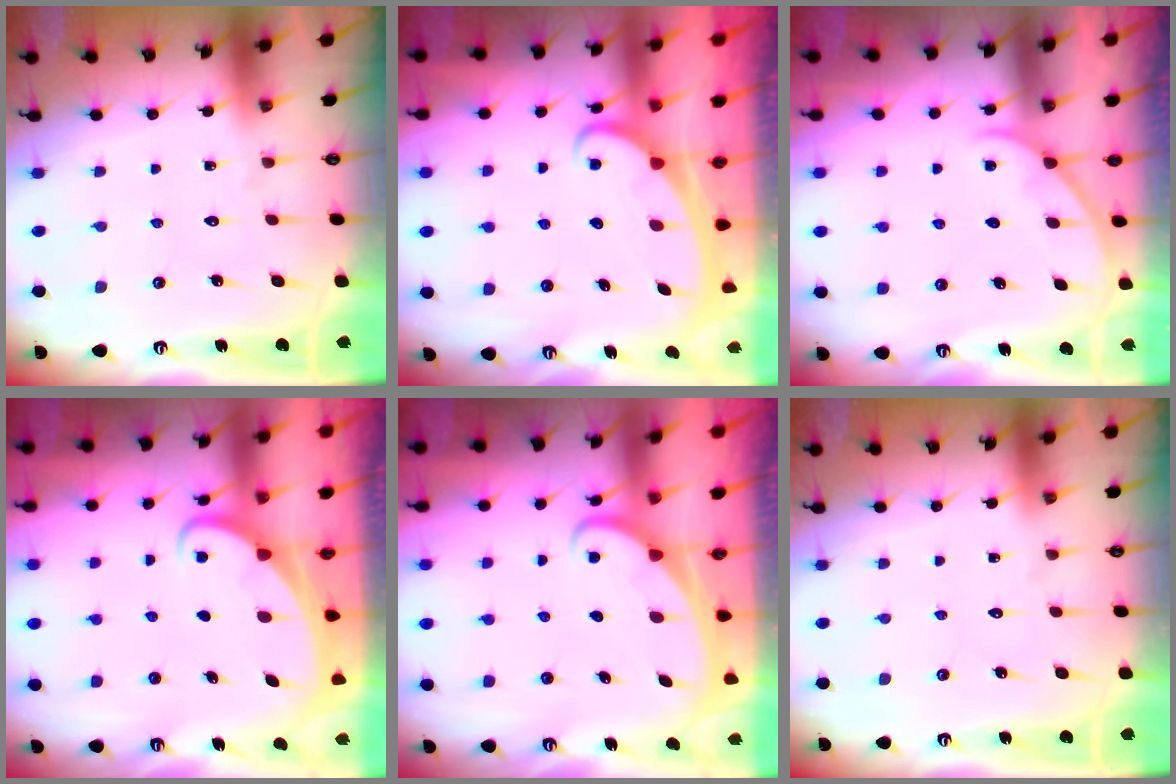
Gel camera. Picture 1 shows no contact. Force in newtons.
{"total": 2.3, "press": 2.3, "slide": 0.3}
{"total": 2.8, "press": 2.8, "slide": 0.4}
{"total": 1.9, "press": 1.9, "slide": 0.2}
{"total": 1.6, "press": 1.6, "slide": 0.1}
{"total": 0.0}